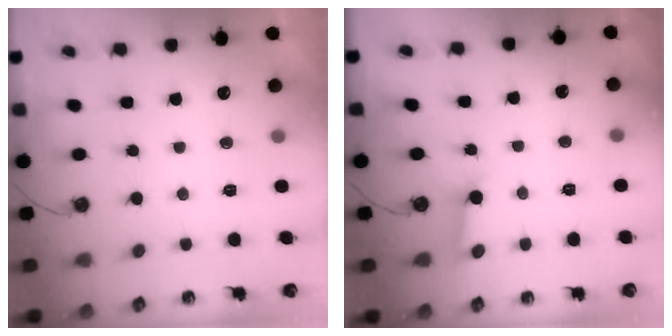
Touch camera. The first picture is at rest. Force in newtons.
{"total": 3.0, "press": 3.0, "slide": 0.4}